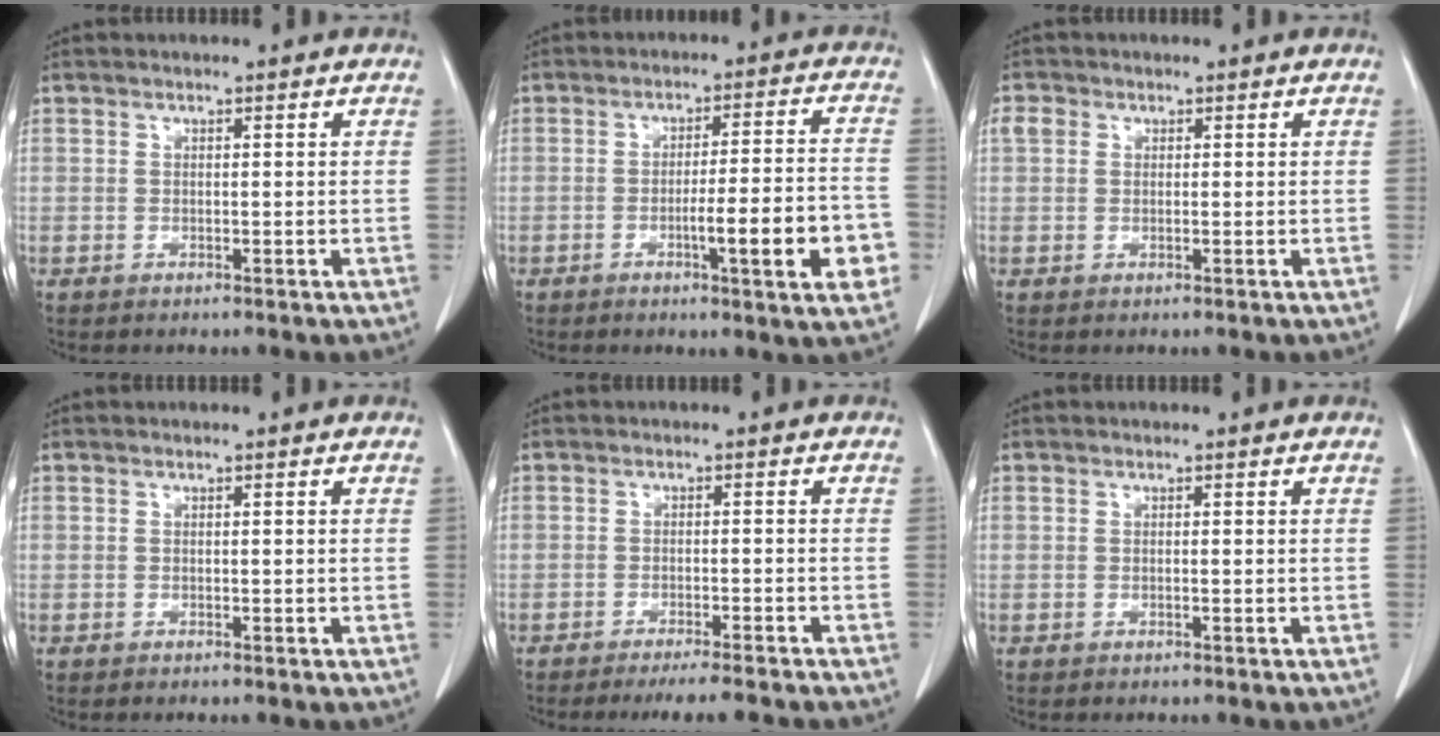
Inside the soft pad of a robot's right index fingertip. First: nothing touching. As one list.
[{"total": 11.4, "force": [-3.9, 0.9, 10.7], "torque": [-0.146, 0.004, -0.052]}, {"total": 2.1, "force": [0.6, 1.6, 1.2], "torque": [-0.028, 0.012, 0.012]}, {"total": 0.0}, {"total": 7.1, "force": [-6.3, -0.4, 3.1], "torque": [-0.026, -0.015, -0.091]}, {"total": 0.0}]